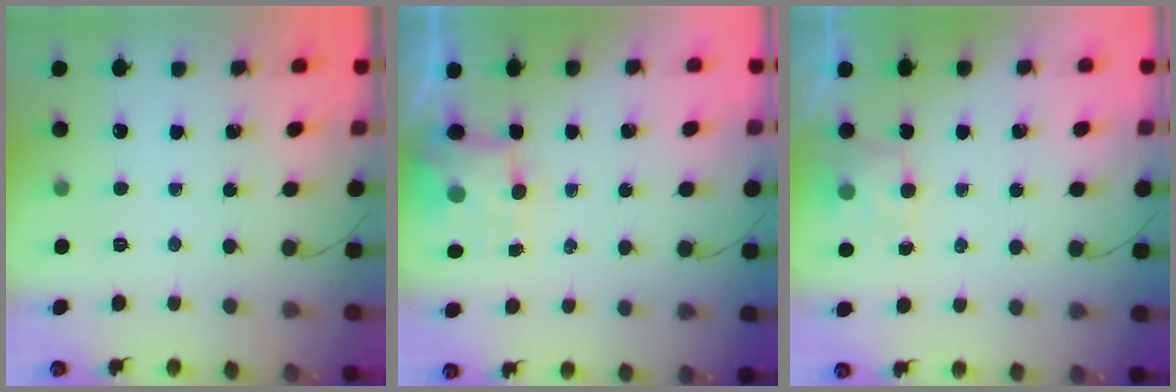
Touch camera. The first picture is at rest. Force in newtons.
{"total": 5.0, "press": 5.0, "slide": 0.5}
{"total": 2.5, "press": 2.1, "slide": 1.4}